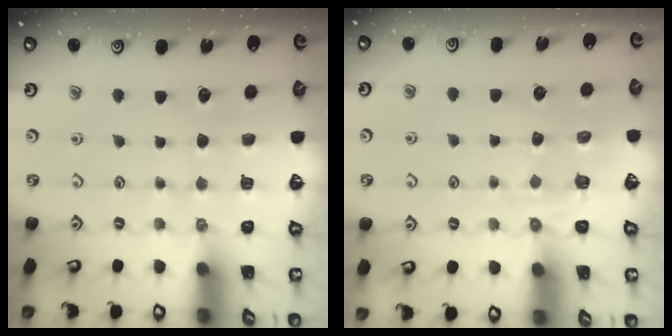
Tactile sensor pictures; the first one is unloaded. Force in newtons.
{"total": 2.3, "press": 1.5, "slide": 1.7}